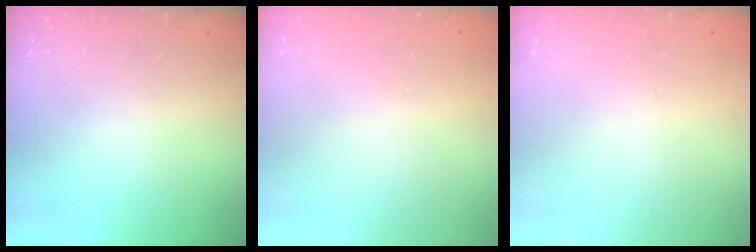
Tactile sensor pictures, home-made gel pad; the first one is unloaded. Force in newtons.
{"total": 0.5, "press": 0.5, "slide": 0.1}
{"total": 0.0}